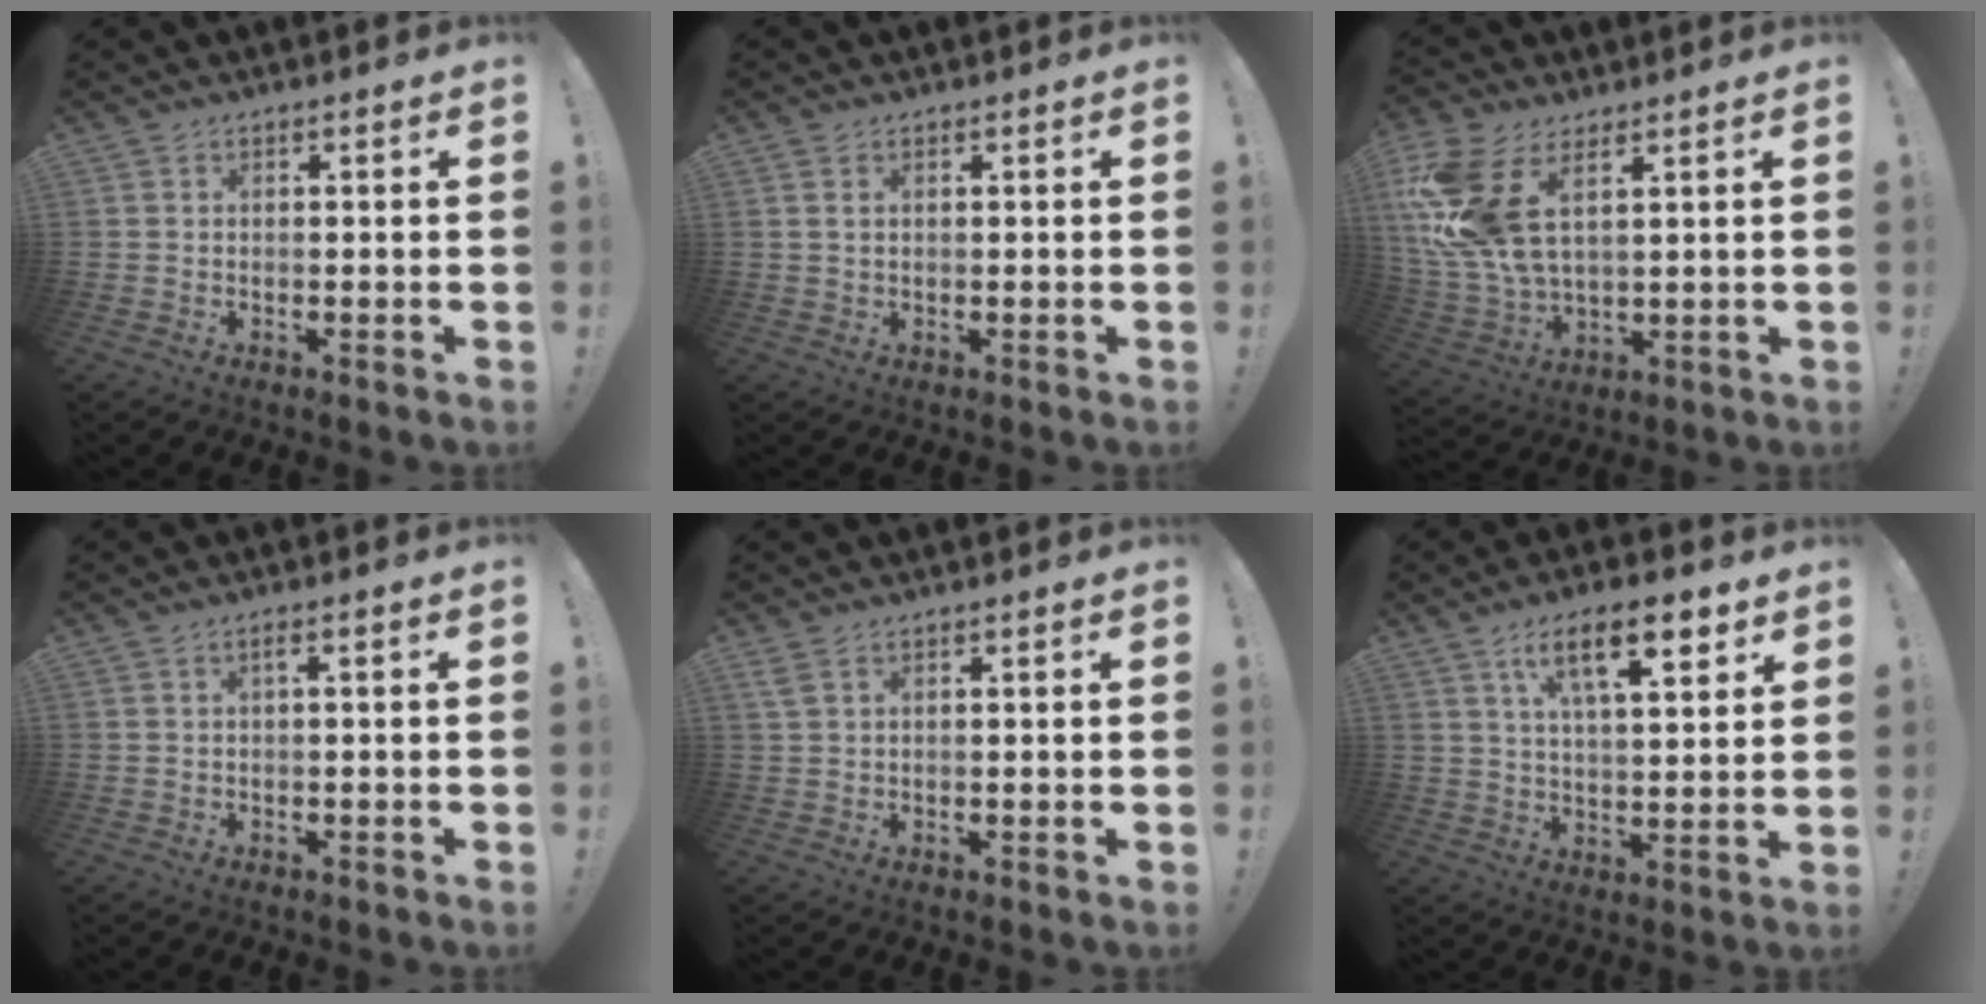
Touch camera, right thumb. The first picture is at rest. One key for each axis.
{"total": 1.4, "fx": 0.6, "fy": 0.7, "fz": 1.0, "tx": -0.023, "ty": 0.003, "tz": 0.012}
{"total": 15.8, "fx": 6.2, "fy": 8.0, "fz": 12.1, "tx": -0.245, "ty": -0.033, "tz": 0.115}
{"total": 1.5, "fx": 0.1, "fy": 0.0, "fz": 1.5, "tx": -0.025, "ty": 0.002, "tz": -0.003}
{"total": 2.4, "fx": 1.2, "fy": 0.6, "fz": 1.9, "tx": -0.042, "ty": 0.003, "tz": 0.025}
{"total": 14.2, "fx": 7.2, "fy": 4.7, "fz": 11.3, "tx": -0.181, "ty": -0.017, "tz": 0.115}